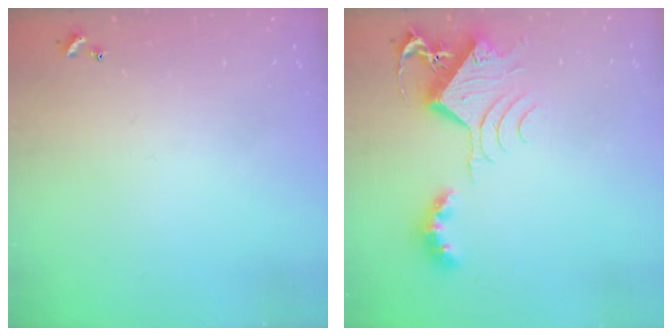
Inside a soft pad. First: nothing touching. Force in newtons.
{"total": 8.5, "press": 8.5, "slide": 1.2}